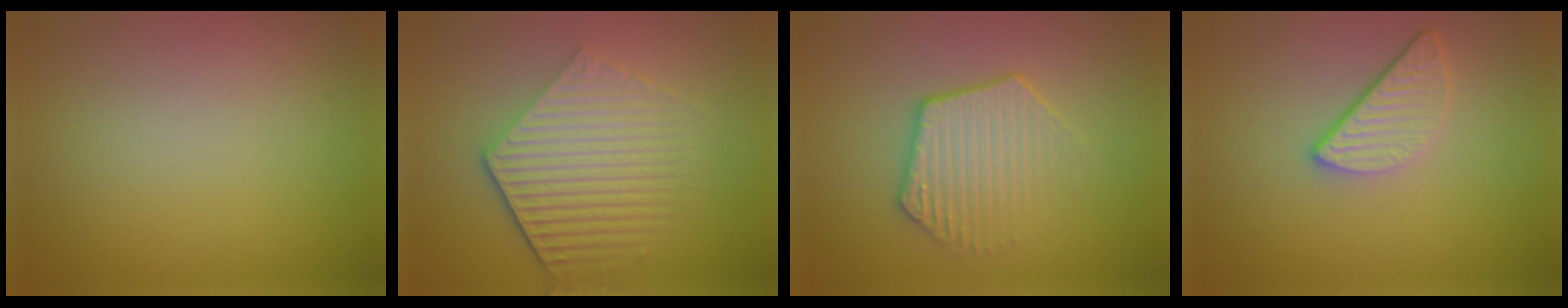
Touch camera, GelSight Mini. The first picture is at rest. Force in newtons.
{"total": 6.2, "press": 4.5, "slide": 4.2}
{"total": 3.6, "press": 3.2, "slide": 1.6}
{"total": 2.9, "press": 2.3, "slide": 1.7}